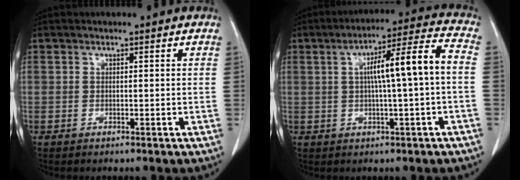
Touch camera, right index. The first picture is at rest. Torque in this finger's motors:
{"motor_torque": [0.94, -0.13, 0.49, 0.10]}